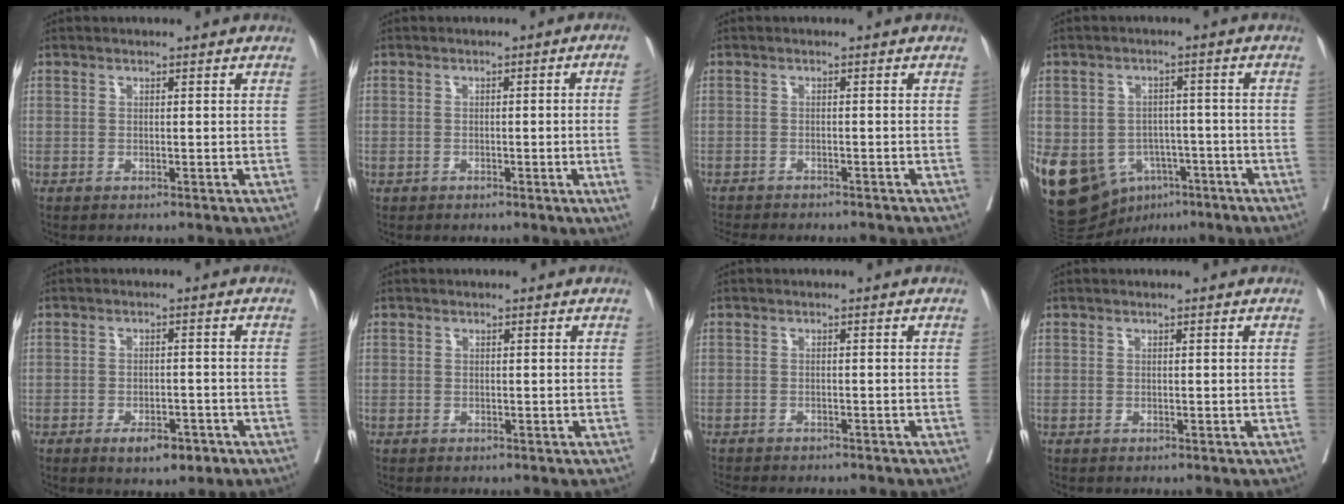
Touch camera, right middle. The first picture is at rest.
{"total": 5.3, "force": [-0.8, -1.4, 5.1], "torque": [-0.060, -0.001, -0.007]}
{"total": 8.8, "force": [-8.1, 1.5, 3.2], "torque": [-0.040, -0.007, -0.106]}
{"total": 15.9, "force": [-7.3, 11.7, 7.8], "torque": [-0.170, 0.011, -0.100]}
{"total": 4.8, "force": [-2.8, 2.0, 3.3], "torque": [-0.046, 0.001, -0.034]}
{"total": 0.0}
{"total": 7.4, "force": [-6.7, 1.4, 2.6], "torque": [-0.031, -0.004, -0.088]}
{"total": 0.0}